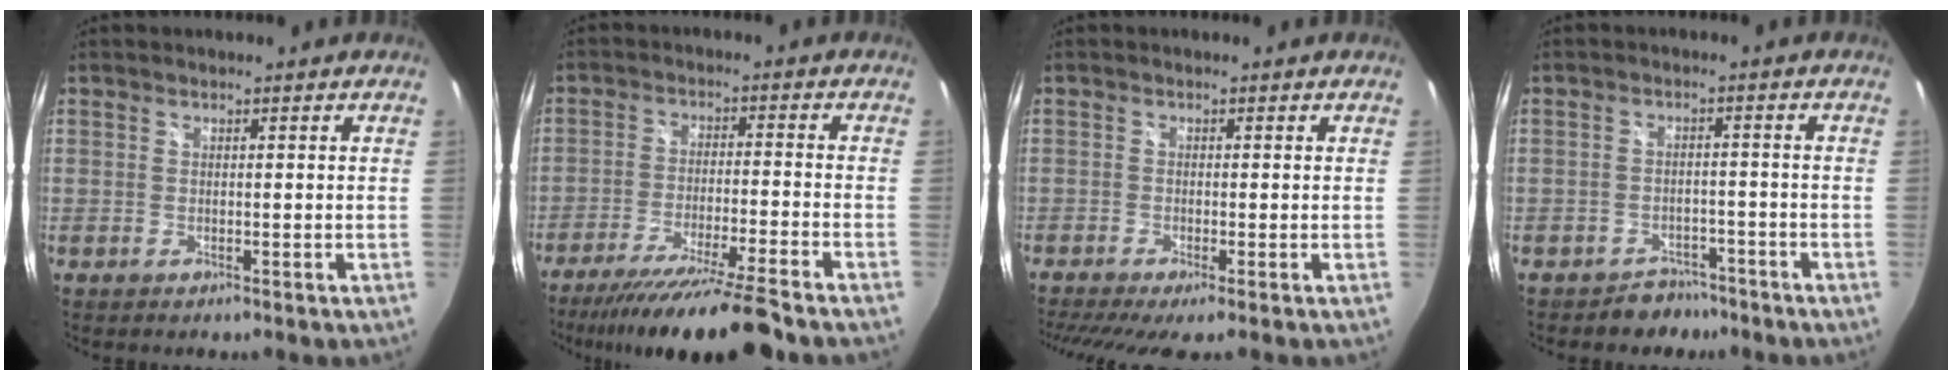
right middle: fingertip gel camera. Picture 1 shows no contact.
{"total": 15.9, "force": [-13.6, -1.4, 8.0], "torque": [-0.154, -0.025, -0.221]}
{"total": 6.3, "force": [-4.8, 0.0, 4.1], "torque": [-0.088, -0.034, -0.079]}
{"total": 5.2, "force": [-4.1, 3.1, 0.3], "torque": [-0.009, 0.017, -0.054]}